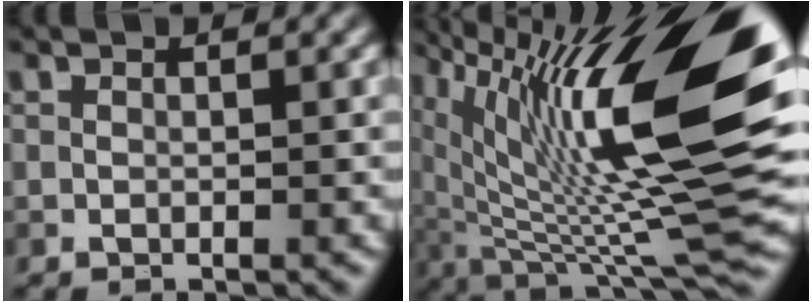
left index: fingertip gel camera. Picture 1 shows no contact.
{"total": 17.8, "force": [4.9, 5.7, 16.2], "torque": [-0.272, 0.015, 0.106]}